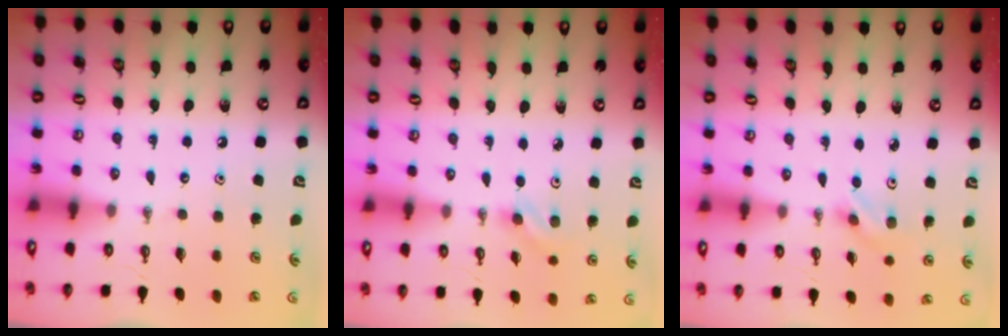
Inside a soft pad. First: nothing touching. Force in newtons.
{"total": 4.0, "press": 3.7, "slide": 1.7}
{"total": 2.3, "press": 2.1, "slide": 0.8}